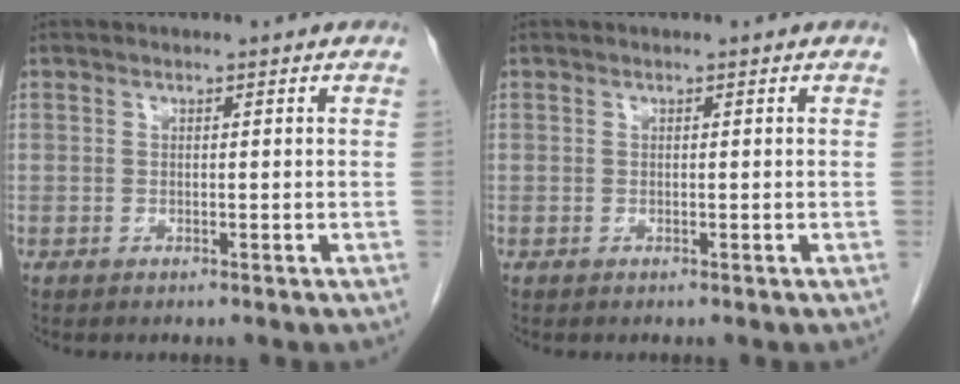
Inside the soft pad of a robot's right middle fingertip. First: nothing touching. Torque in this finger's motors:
{"motor_torque": [0.00, 0.00, 0.00, 0.00]}